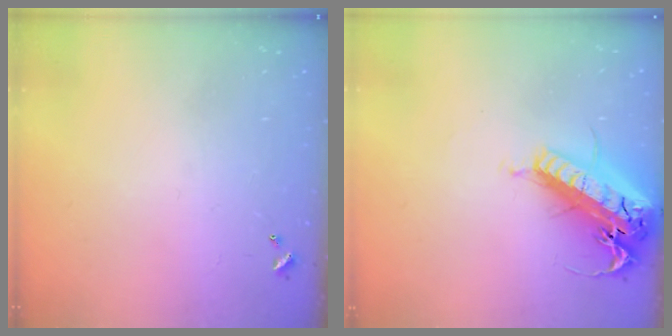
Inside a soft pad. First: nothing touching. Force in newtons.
{"total": 26.2, "press": 25.6, "slide": 5.5}